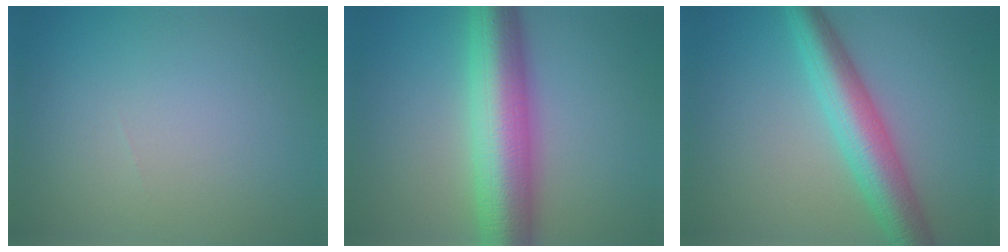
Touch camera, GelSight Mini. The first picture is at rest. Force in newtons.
{"total": 9.8, "press": 9.8, "slide": 0.1}
{"total": 6.3, "press": 6.3, "slide": 0.2}